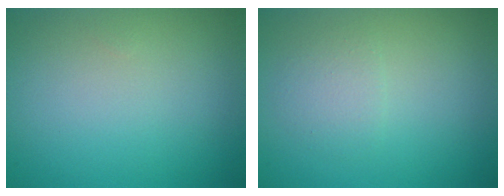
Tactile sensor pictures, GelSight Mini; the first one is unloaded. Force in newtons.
{"total": 1.6, "press": 1.6, "slide": 0.0}